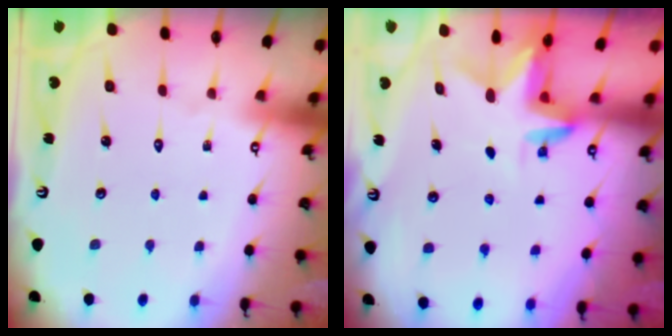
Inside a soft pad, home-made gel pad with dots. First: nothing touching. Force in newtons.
{"total": 3.1, "press": 3.1, "slide": 0.2}